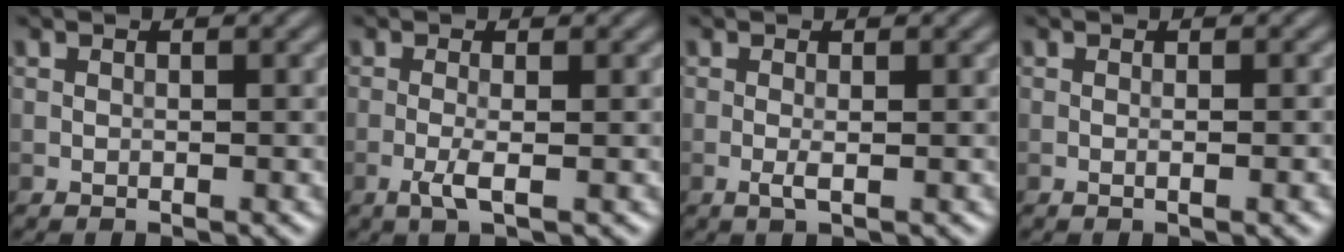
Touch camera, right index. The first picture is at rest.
{"total": 1.9, "force": [-0.7, 0.2, 1.7], "torque": [-0.038, -0.001, -0.017]}
{"total": 1.1, "force": [-0.2, 0.1, 1.1], "torque": [-0.023, -0.001, -0.006]}
{"total": 1.5, "force": [-0.2, 0.4, 1.4], "torque": [-0.015, 0.001, -0.007]}